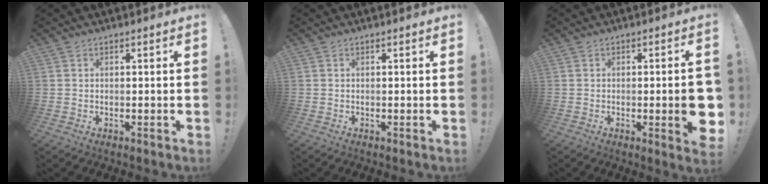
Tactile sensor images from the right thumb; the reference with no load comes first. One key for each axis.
{"total": 0.0}
{"total": 7.9, "fx": -1.3, "fy": 1.1, "fz": 7.7, "tx": -0.099, "ty": -0.006, "tz": -0.020}